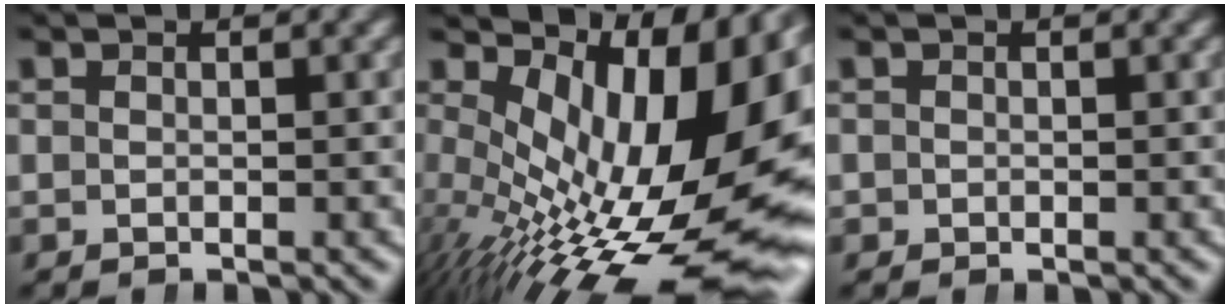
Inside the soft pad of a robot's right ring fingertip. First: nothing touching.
{"total": 17.1, "force": [-1.7, 8.4, 14.8], "torque": [-0.207, -0.033, 0.002]}
{"total": 0.8, "force": [-0.2, 0.8, 0.0], "torque": [-0.005, -0.007, 0.000]}